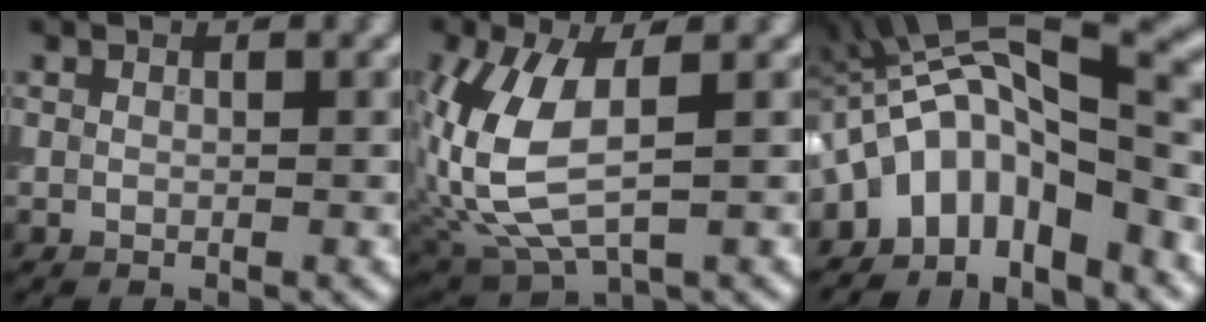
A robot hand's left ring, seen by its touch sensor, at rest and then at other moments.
{"total": 8.6, "force": [0.3, 4.4, 7.4], "torque": [-0.191, -0.008, 0.012]}
{"total": 9.8, "force": [-2.8, 4.6, 8.2], "torque": [-0.122, 0.026, -0.061]}